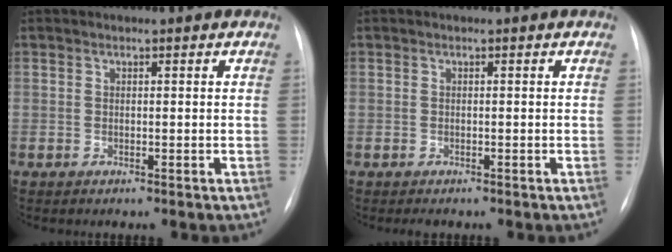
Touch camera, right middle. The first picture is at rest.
{"total": 0.9, "force": [-0.7, 0.3, 0.3], "torque": [-0.007, -0.002, -0.008]}